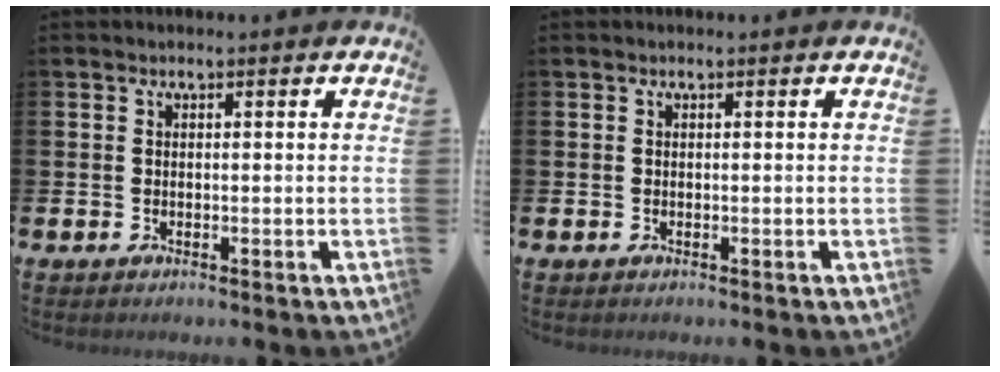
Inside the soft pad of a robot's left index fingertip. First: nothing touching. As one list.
[{"total": 0.0}]